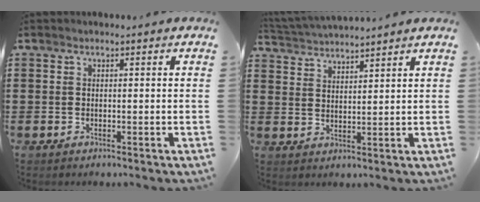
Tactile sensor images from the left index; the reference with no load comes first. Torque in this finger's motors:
{"motor_torque": [0.00, -0.04, 0.44, 0.13]}